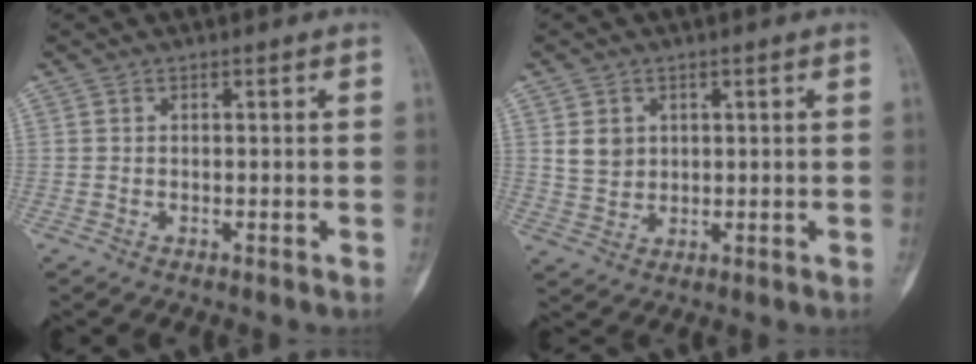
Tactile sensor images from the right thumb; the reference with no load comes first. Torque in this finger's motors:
{"motor_torque": [0.83, 0.60, 0.03, 0.09, 0.01]}